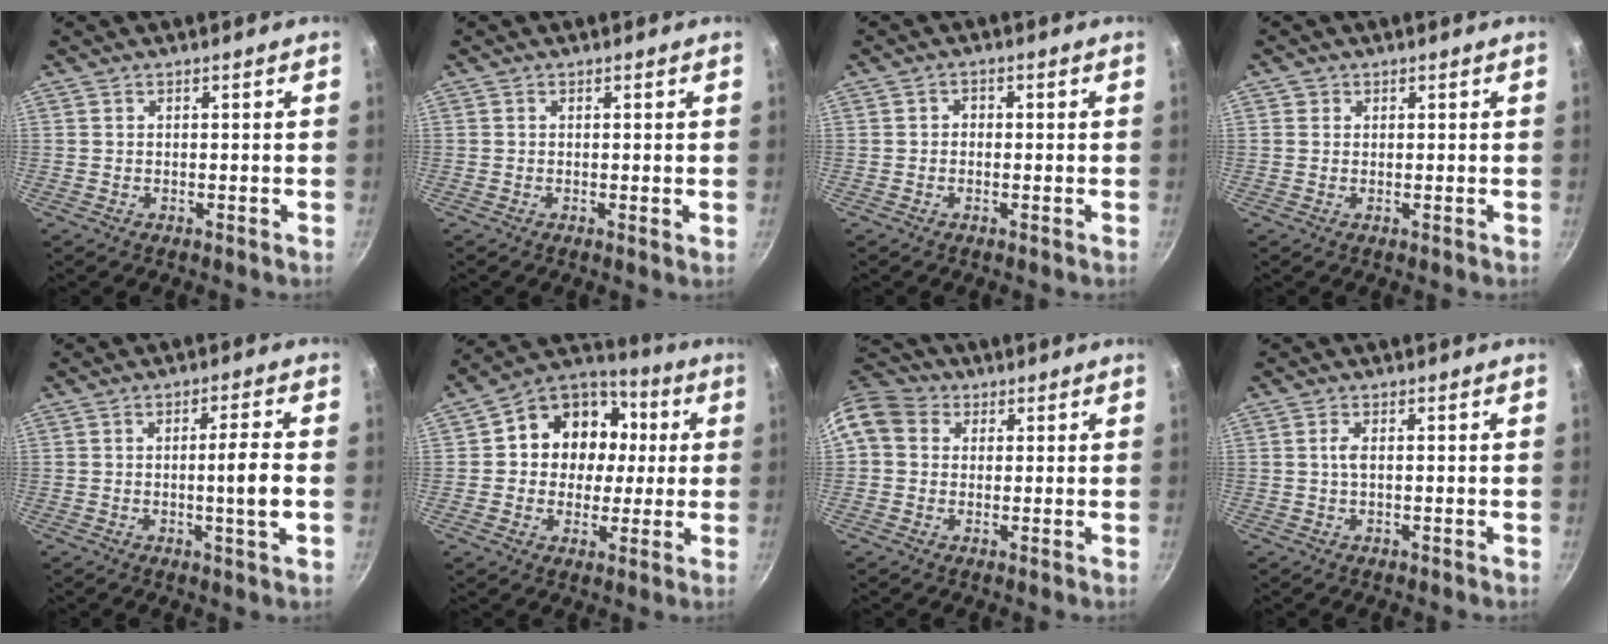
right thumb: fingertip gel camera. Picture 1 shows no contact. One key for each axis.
{"total": 0.7, "fx": 0.2, "fy": 0.2, "fz": 0.7, "tx": -0.011, "ty": -0.003, "tz": 0.000}
{"total": 1.3, "fx": -0.3, "fy": 1.1, "fz": 0.6, "tx": -0.008, "ty": 0.005, "tz": -0.008}
{"total": 1.1, "fx": 0.3, "fy": 1.0, "fz": 0.2, "tx": 0.003, "ty": 0.000, "tz": 0.000}
{"total": 6.4, "fx": -0.9, "fy": 0.1, "fz": 6.3, "tx": -0.106, "ty": 0.008, "tz": -0.014}
{"total": 15.7, "fx": 1.9, "fy": 13.4, "fz": 7.9, "tx": -0.089, "ty": 0.026, "tz": 0.014}
{"total": 9.7, "fx": 2.2, "fy": 8.1, "fz": 4.8, "tx": -0.083, "ty": 0.019, "tz": 0.024}
{"total": 1.6, "fx": 0.1, "fy": 0.5, "fz": 1.5, "tx": -0.035, "ty": 0.003, "tz": 0.000}